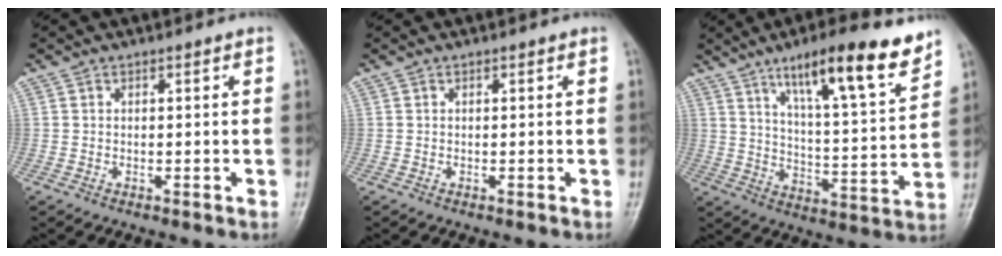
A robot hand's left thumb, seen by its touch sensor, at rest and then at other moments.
{"total": 0.0}
{"total": 16.9, "force": [11.2, 3.2, 12.3], "torque": [-0.168, -0.056, 0.181]}